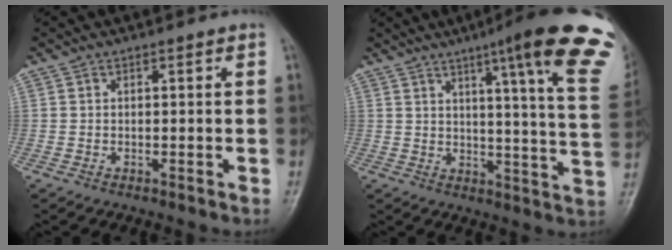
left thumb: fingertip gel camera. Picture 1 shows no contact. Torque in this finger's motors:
{"motor_torque": [1.30, 0.05, 1.58, -1.18, 0.34]}